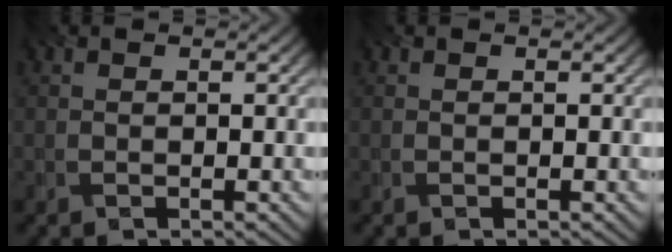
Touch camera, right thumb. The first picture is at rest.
{"total": 0.0}